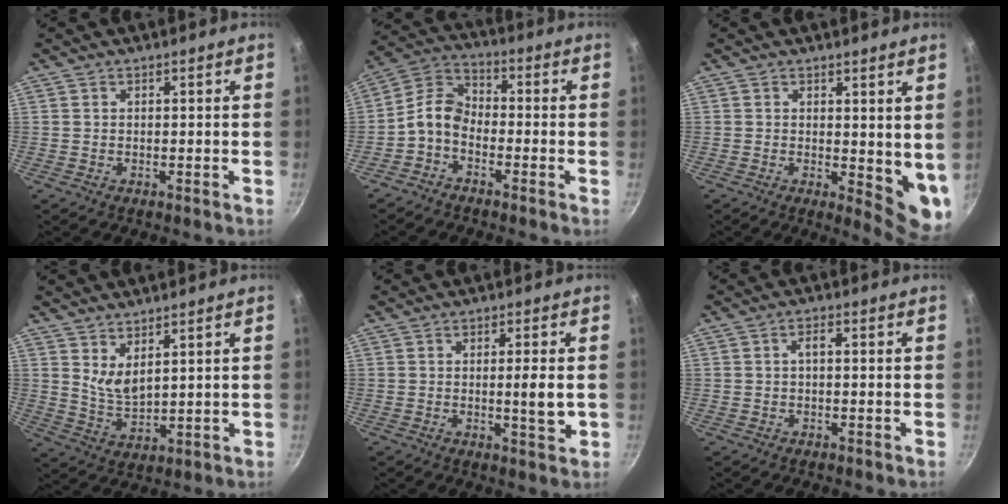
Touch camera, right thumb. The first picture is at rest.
{"total": 7.1, "force": [-2.8, 4.6, 4.7], "torque": [-0.093, 0.046, -0.073]}
{"total": 7.3, "force": [1.3, 3.4, 6.3], "torque": [-0.066, -0.023, 0.021]}
{"total": 5.3, "force": [3.4, 2.1, 3.5], "torque": [-0.057, -0.040, 0.071]}
{"total": 4.6, "force": [-0.2, 0.6, 4.6], "torque": [-0.078, -0.005, -0.004]}
{"total": 1.7, "force": [-0.1, 0.8, 1.5], "torque": [-0.032, 0.012, -0.004]}